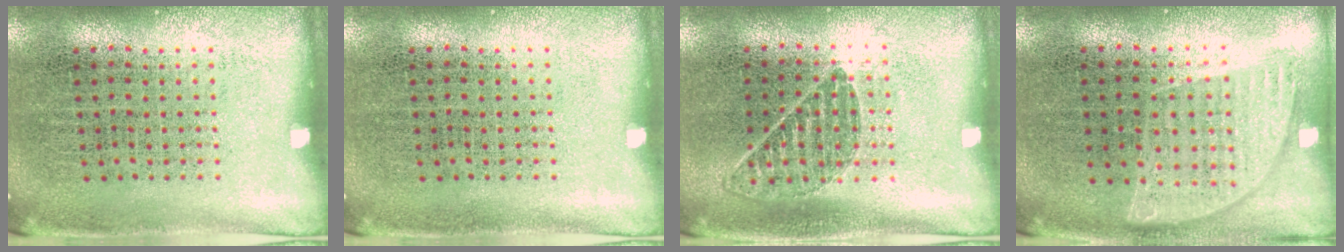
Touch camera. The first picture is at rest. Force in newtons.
{"total": 0.0}
{"total": 0.8, "press": 0.8, "slide": 0.2}
{"total": 0.8, "press": 0.8, "slide": 0.2}